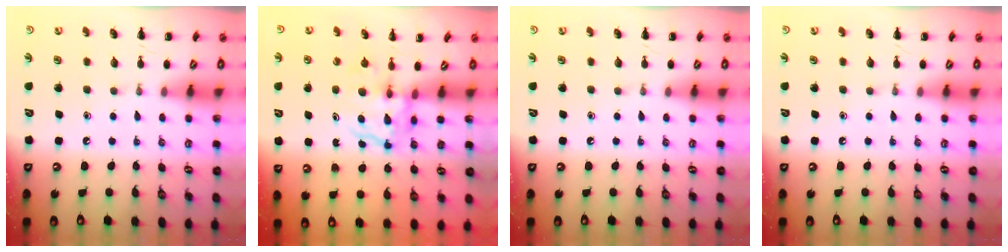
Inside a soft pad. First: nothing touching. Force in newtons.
{"total": 3.8, "press": 3.8, "slide": 0.4}
{"total": 0.0}
{"total": 0.0}